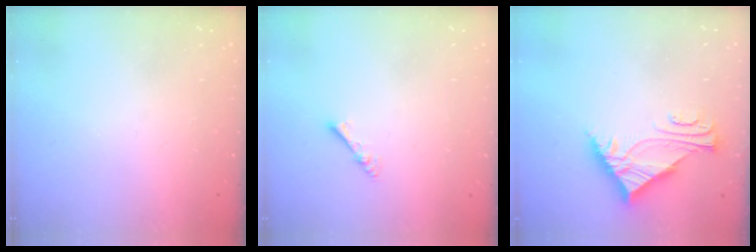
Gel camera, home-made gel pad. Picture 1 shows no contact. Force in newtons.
{"total": 2.9, "press": 2.8, "slide": 0.4}
{"total": 7.9, "press": 7.8, "slide": 1.1}